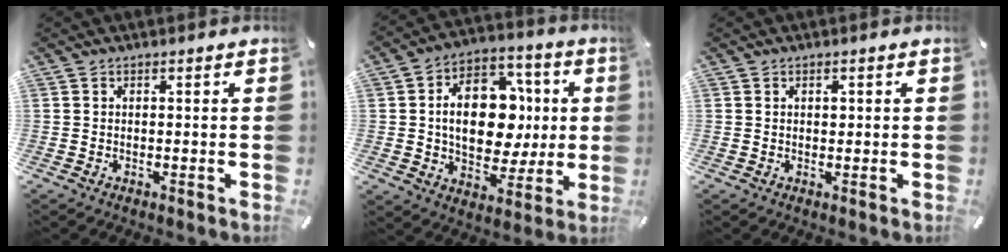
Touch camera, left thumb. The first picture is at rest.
{"total": 17.8, "force": [0.6, 12.7, 12.4], "torque": [-0.203, 0.001, 0.013]}
{"total": 1.2, "force": [0.3, 1.0, 0.6], "torque": [-0.005, 0.000, 0.002]}